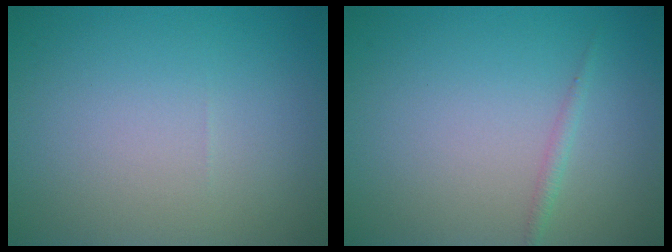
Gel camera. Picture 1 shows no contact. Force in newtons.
{"total": 0.9, "press": 0.9, "slide": 0.1}